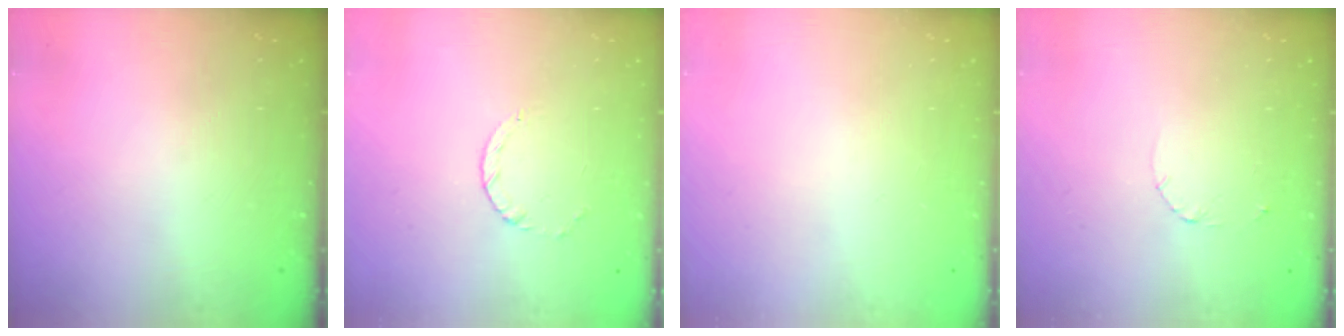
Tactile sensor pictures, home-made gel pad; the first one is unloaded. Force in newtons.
{"total": 2.4, "press": 2.4, "slide": 0.3}
{"total": 0.0}
{"total": 1.6, "press": 1.6, "slide": 0.2}